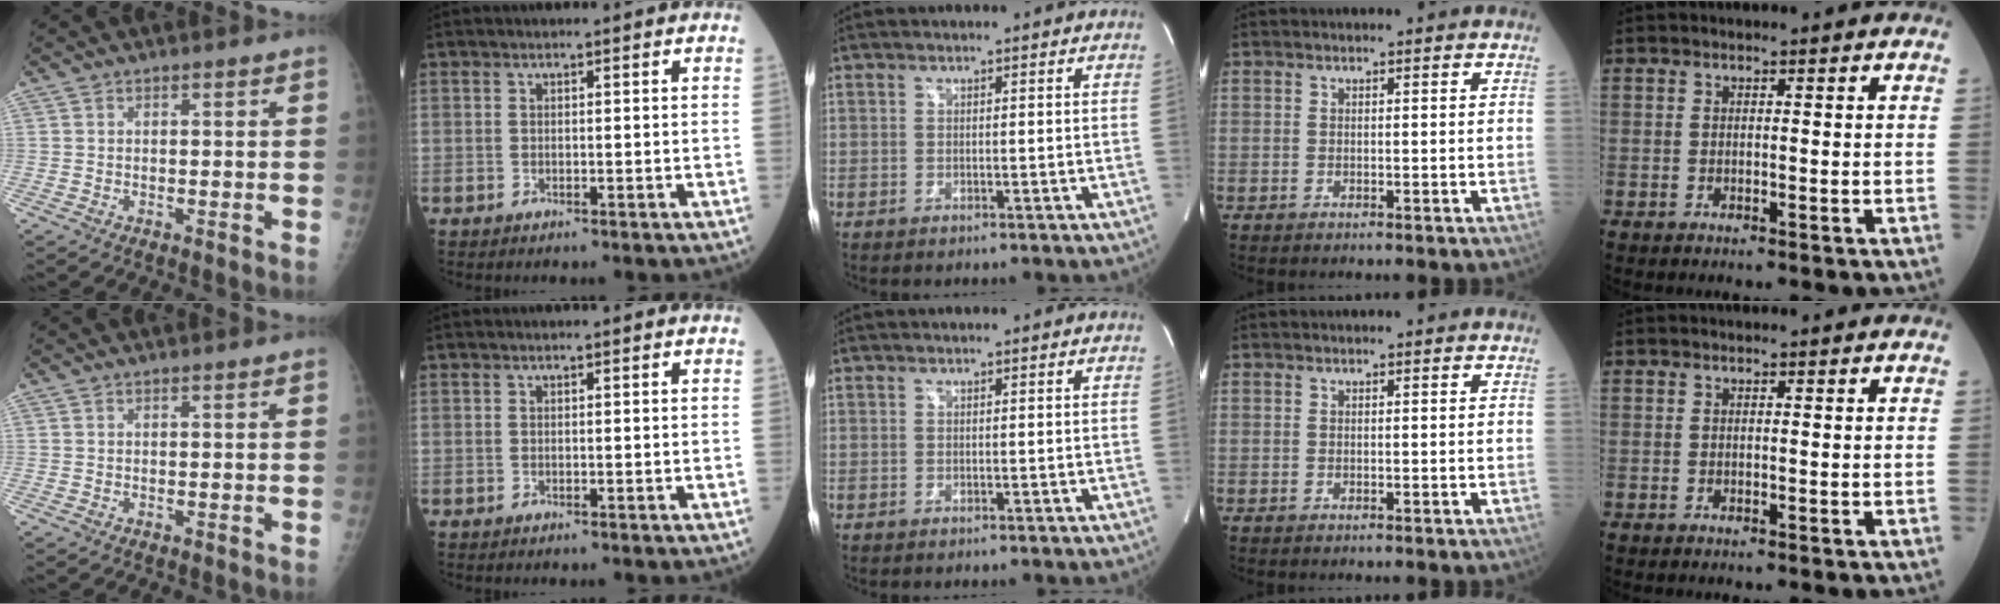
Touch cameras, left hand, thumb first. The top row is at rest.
{}